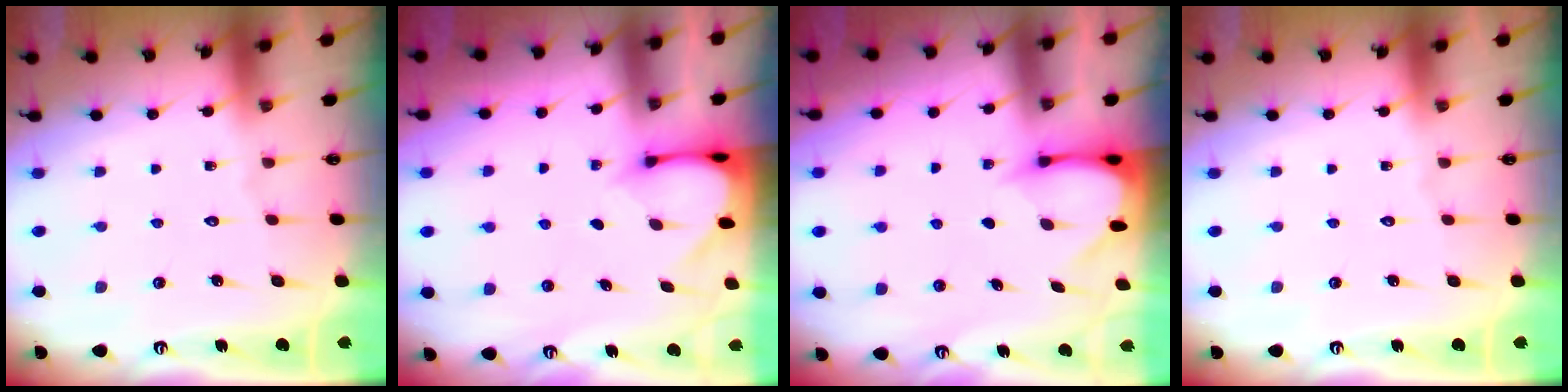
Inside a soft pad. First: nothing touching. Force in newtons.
{"total": 2.9, "press": 2.9, "slide": 0.2}
{"total": 3.5, "press": 3.4, "slide": 0.3}
{"total": 0.0}